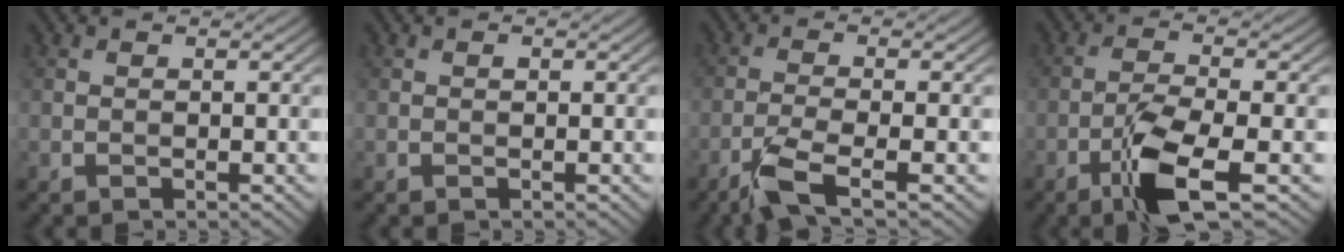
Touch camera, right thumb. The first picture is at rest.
{"total": 0.0}
{"total": 5.0, "force": [-3.1, 0.7, 3.9], "torque": [-0.078, 0.000, -0.074]}
{"total": 7.2, "force": [-3.6, 1.5, 6.1], "torque": [-0.122, 0.003, -0.076]}